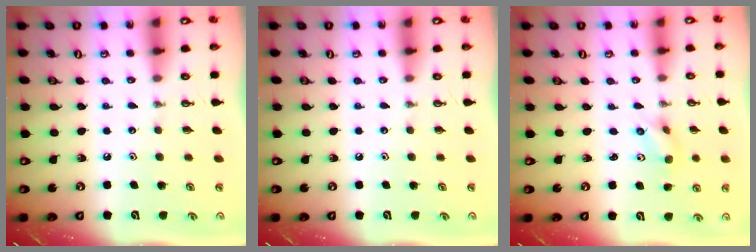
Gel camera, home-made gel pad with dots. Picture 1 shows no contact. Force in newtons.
{"total": 0.0}
{"total": 1.9, "press": 1.7, "slide": 0.7}